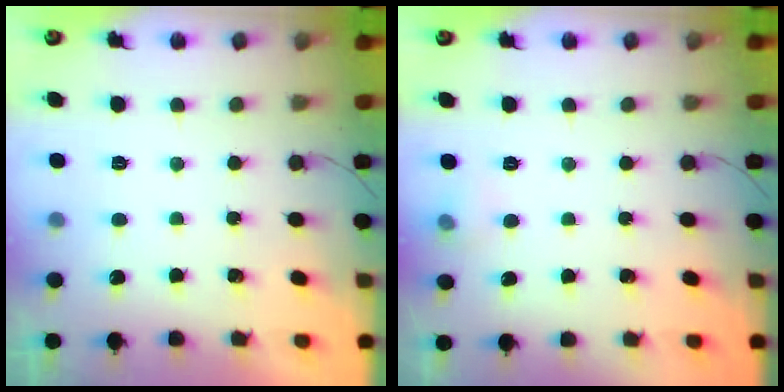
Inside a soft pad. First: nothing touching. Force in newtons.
{"total": 5.0, "press": 4.1, "slide": 2.7}